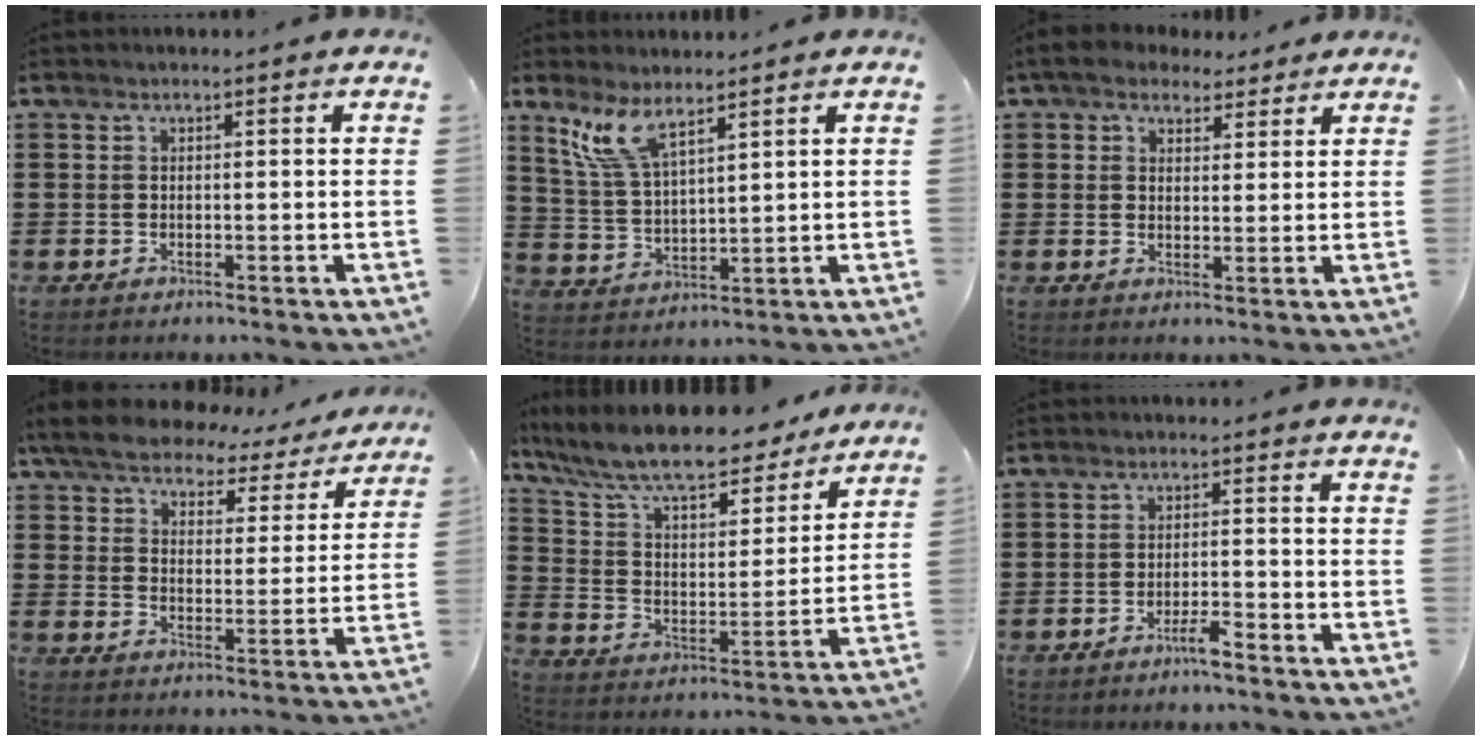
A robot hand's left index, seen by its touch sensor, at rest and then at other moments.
{"total": 7.7, "force": [5.4, 2.0, 5.1], "torque": [-0.122, -0.010, 0.096]}
{"total": 5.0, "force": [4.0, 2.3, 1.7], "torque": [-0.048, 0.006, 0.076]}
{"total": 5.8, "force": [5.4, 1.5, 1.5], "torque": [-0.059, -0.030, 0.092]}
{"total": 10.4, "force": [9.3, 1.4, 4.4], "torque": [-0.124, -0.057, 0.160]}
{"total": 2.9, "force": [-2.2, 0.3, 1.8], "torque": [-0.030, 0.006, -0.041]}